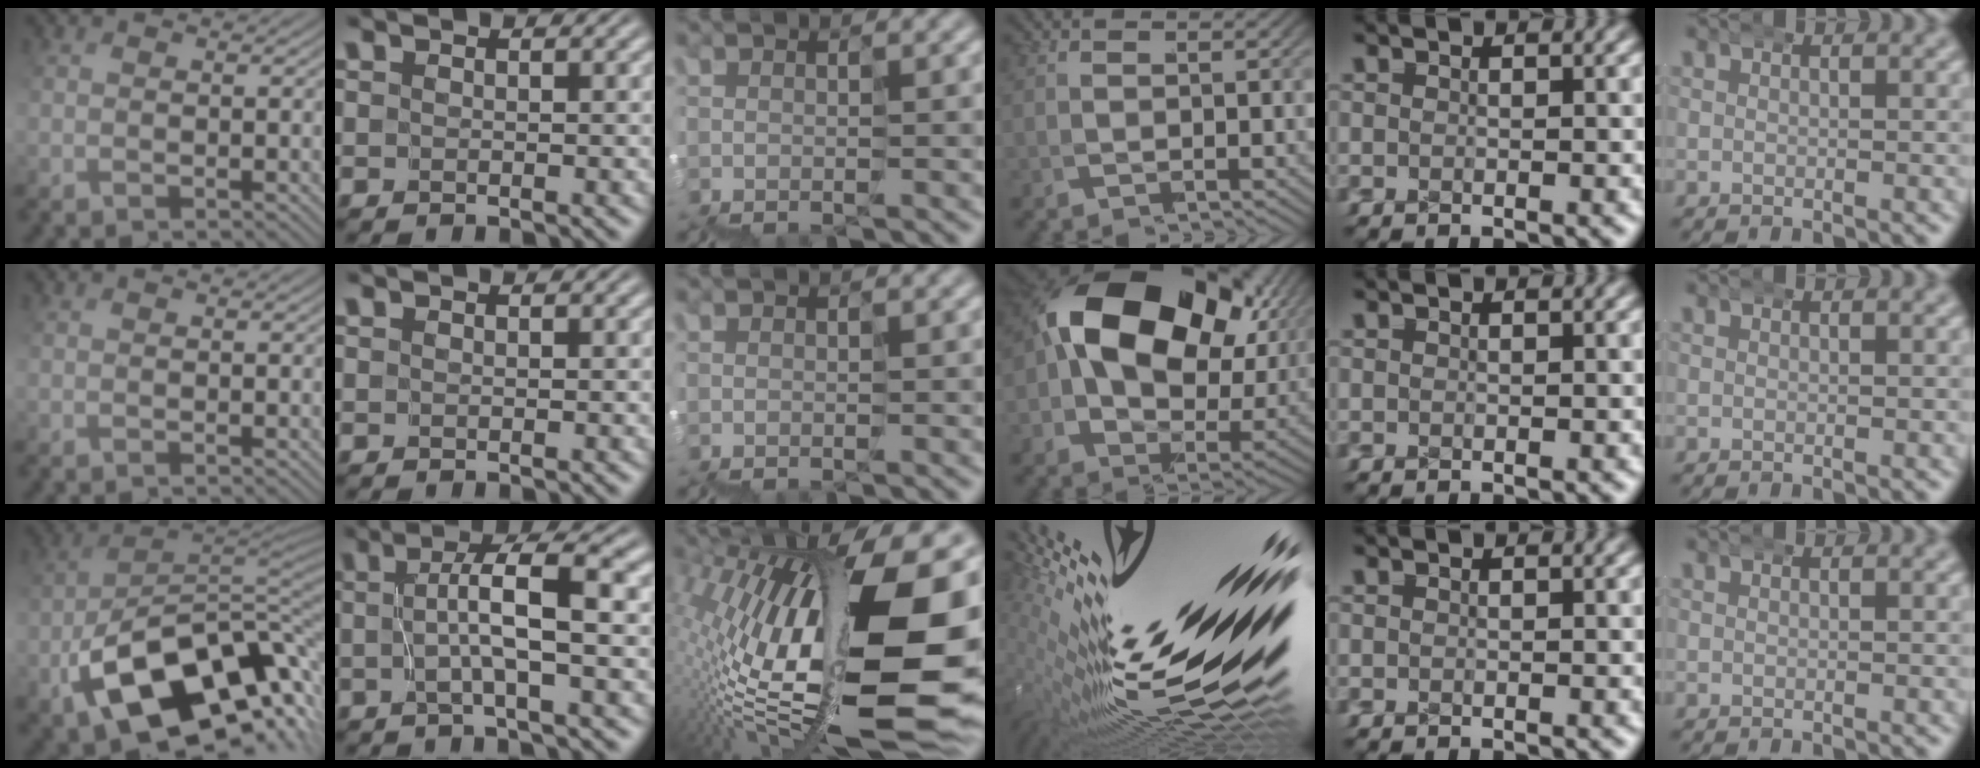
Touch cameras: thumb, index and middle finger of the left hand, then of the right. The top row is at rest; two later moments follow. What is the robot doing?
{"motion": "wrap", "object": "duck tape"}